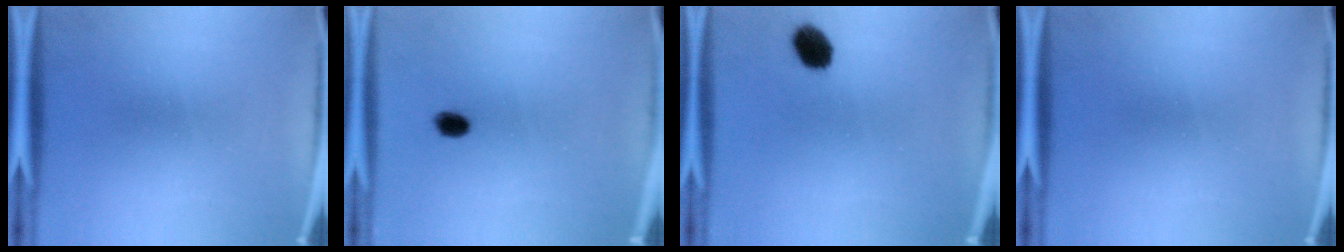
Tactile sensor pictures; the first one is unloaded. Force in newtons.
{"total": 2.4}
{"total": 5.5}
{"total": 0.0}